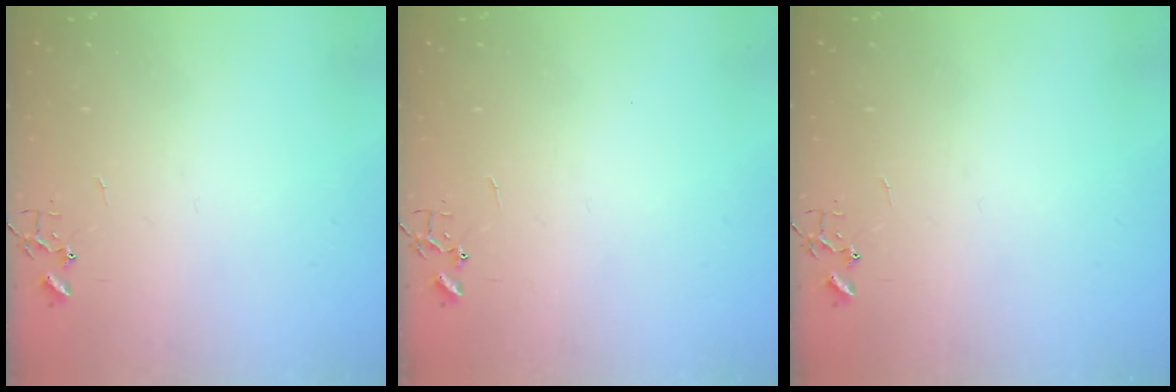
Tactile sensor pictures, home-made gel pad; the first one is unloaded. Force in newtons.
{"total": 0.0}
{"total": 0.0}